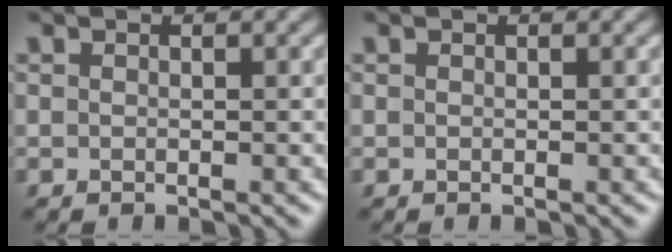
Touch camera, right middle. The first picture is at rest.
{"total": 0.0}